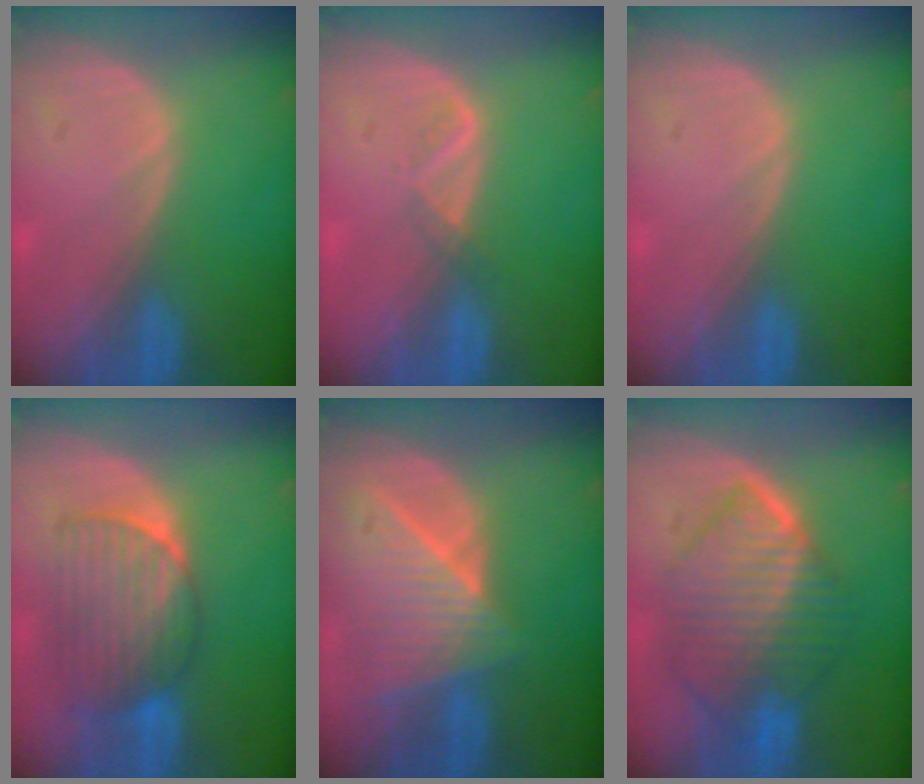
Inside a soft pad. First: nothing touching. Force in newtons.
{"total": 1.6, "press": 1.5, "slide": 0.7}
{"total": 0.0}
{"total": 7.9, "press": 7.7, "slide": 1.5}
{"total": 8.8, "press": 7.9, "slide": 3.9}
{"total": 10.5, "press": 10.4, "slide": 1.0}